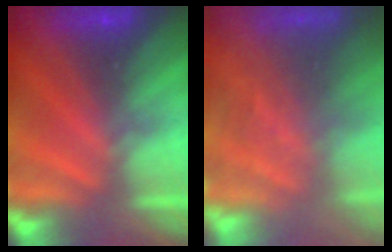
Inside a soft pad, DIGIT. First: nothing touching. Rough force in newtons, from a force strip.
{"total": 7.5}